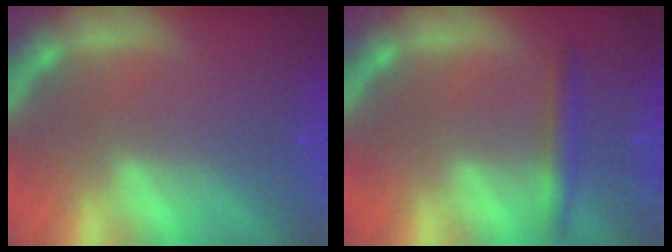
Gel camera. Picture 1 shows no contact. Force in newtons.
{"total": 2.4}